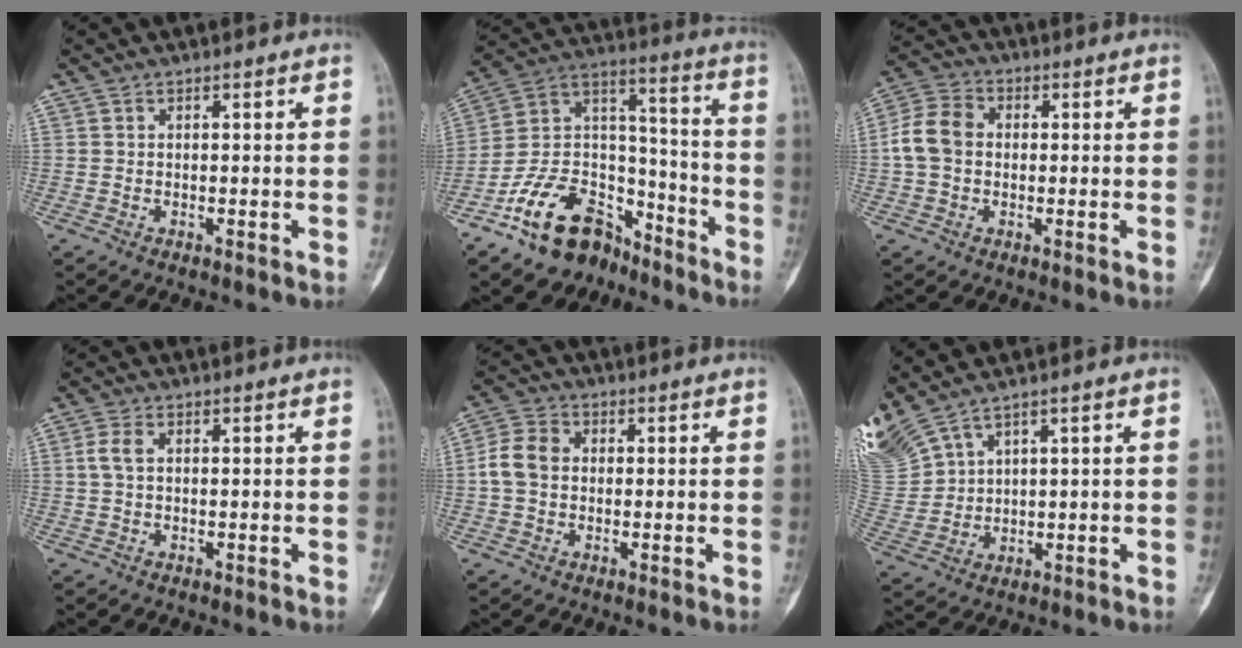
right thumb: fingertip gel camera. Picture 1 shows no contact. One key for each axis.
{"total": 19.4, "fx": -13.1, "fy": 11.4, "fz": 8.8, "tx": -0.120, "ty": 0.110, "tz": -0.226}
{"total": 7.7, "fx": 0.0, "fy": 6.1, "fz": 4.8, "tx": -0.094, "ty": 0.024, "tz": -0.010}
{"total": 2.8, "fx": 0.4, "fy": 1.6, "fz": 2.3, "tx": -0.059, "ty": 0.006, "tz": 0.004}
{"total": 6.1, "fx": 0.0, "fy": 4.8, "fz": 3.8, "tx": -0.075, "ty": 0.018, "tz": -0.007}
{"total": 10.3, "fx": 8.0, "fy": 3.5, "fz": 5.5, "tx": -0.143, "ty": -0.020, "tz": 0.184}